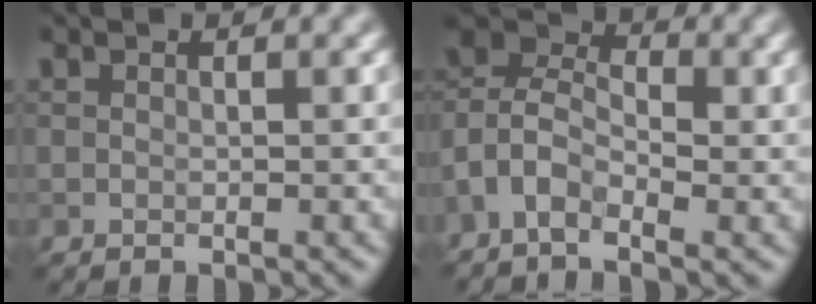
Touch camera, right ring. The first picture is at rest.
{"total": 5.0, "force": [-1.7, 3.0, 3.5], "torque": [-0.067, 0.010, -0.054]}